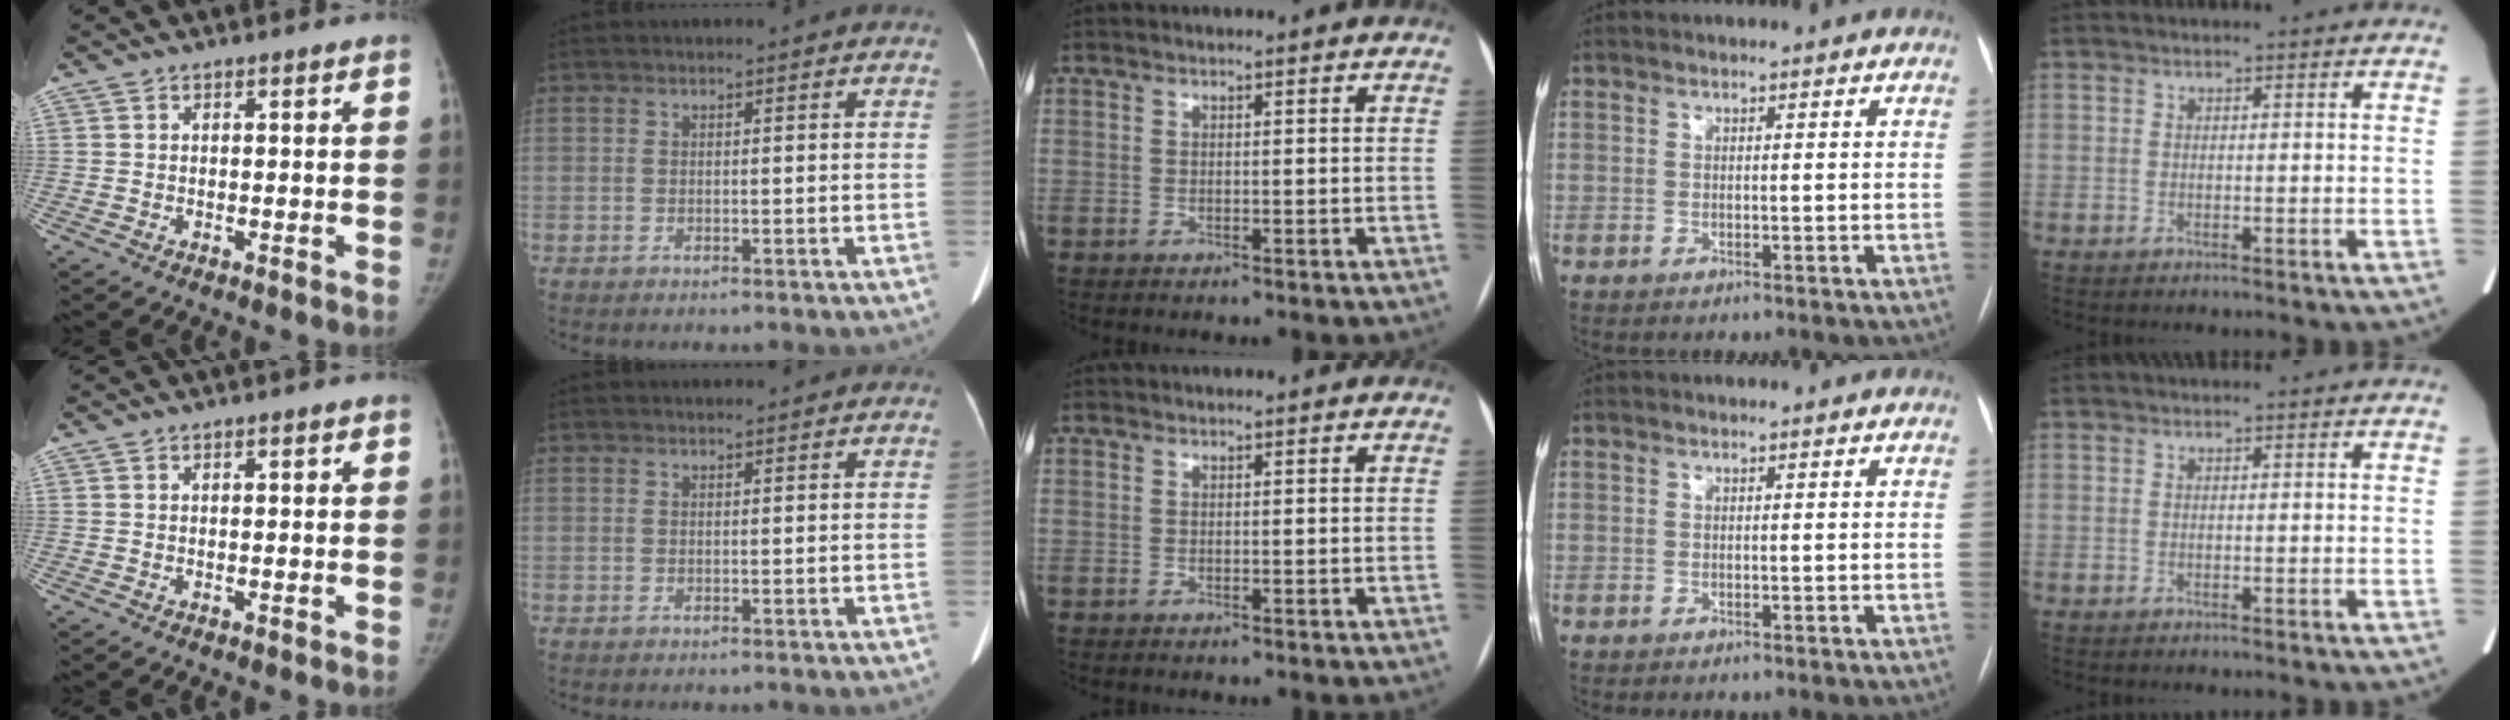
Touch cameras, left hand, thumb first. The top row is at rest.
{"thumb": {"total": 1.0, "force": [0.4, 0.4, 0.9], "torque": [-0.009, 0.003, 0.004]}, "index": {"total": 0.6, "force": [0.6, 0.1, 0.1], "torque": [-0.008, 0.005, 0.010]}}